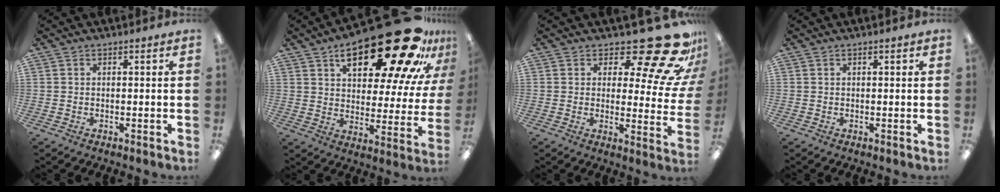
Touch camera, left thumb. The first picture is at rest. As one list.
[{"total": 28.4, "force": [17.6, 10.2, 19.9], "torque": [-0.280, -0.112, 0.278]}, {"total": 19.2, "force": [13.0, 6.2, 12.7], "torque": [-0.160, -0.099, 0.211]}, {"total": 0.9, "force": [0.3, 0.2, 0.8], "torque": [-0.015, 0.003, 0.005]}]